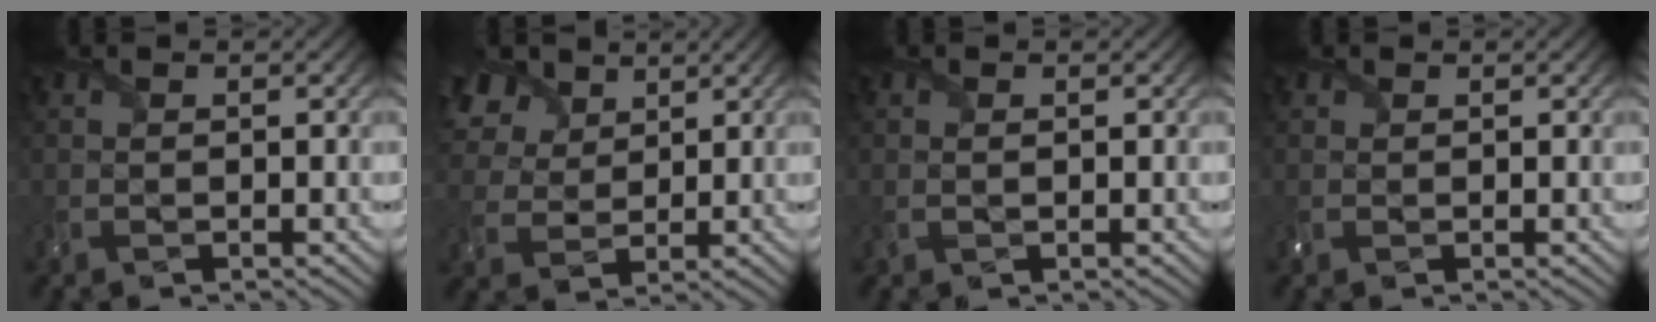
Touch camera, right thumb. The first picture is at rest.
{"total": 8.9, "force": [4.9, 5.8, 4.7], "torque": [-0.148, 0.023, 0.087]}
{"total": 0.6, "force": [0.1, 0.4, 0.5], "torque": [-0.014, -0.001, 0.003]}
{"total": 0.9, "force": [0.5, 0.7, 0.2], "torque": [-0.006, 0.003, 0.009]}